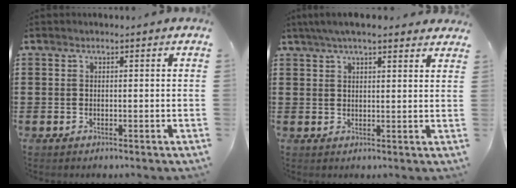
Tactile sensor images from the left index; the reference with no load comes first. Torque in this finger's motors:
{"motor_torque": [2.14, 0.00, 0.26, -0.01]}